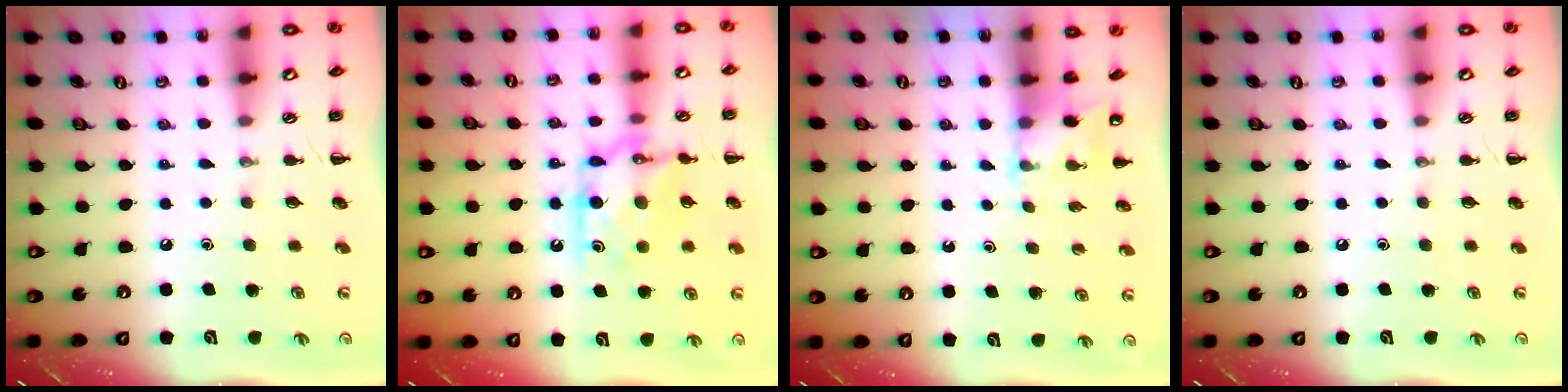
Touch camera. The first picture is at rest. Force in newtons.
{"total": 11.9, "press": 11.9, "slide": 0.5}
{"total": 3.1, "press": 2.9, "slide": 1.1}
{"total": 0.0}